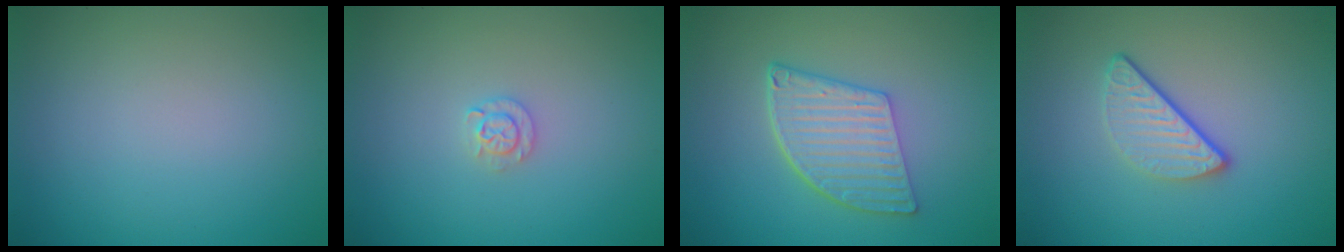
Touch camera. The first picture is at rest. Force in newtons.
{"total": 1.3, "press": 1.3, "slide": 0.2}
{"total": 5.6, "press": 4.1, "slide": 3.9}
{"total": 3.2, "press": 2.5, "slide": 2.1}